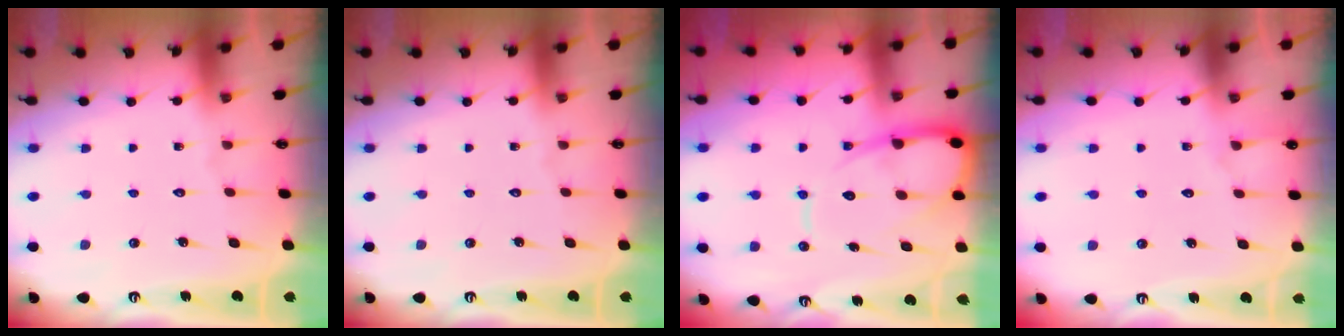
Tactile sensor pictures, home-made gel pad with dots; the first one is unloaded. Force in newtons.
{"total": 0.0}
{"total": 11.5, "press": 11.4, "slide": 1.4}
{"total": 3.9, "press": 3.8, "slide": 0.4}